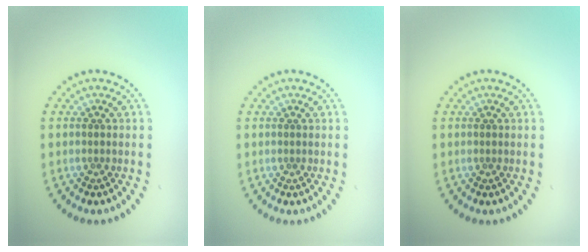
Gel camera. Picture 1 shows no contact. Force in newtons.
{"total": 0.0}
{"total": 0.0}